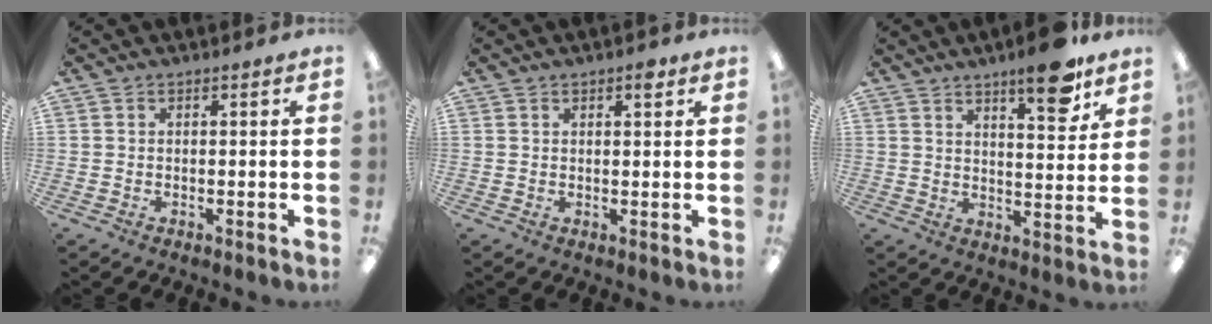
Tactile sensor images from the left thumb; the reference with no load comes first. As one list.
[{"total": 2.4, "force": [1.6, 0.9, 1.7], "torque": [-0.019, -0.004, 0.023]}, {"total": 11.3, "force": [8.0, 3.0, 7.4], "torque": [-0.089, -0.049, 0.128]}]